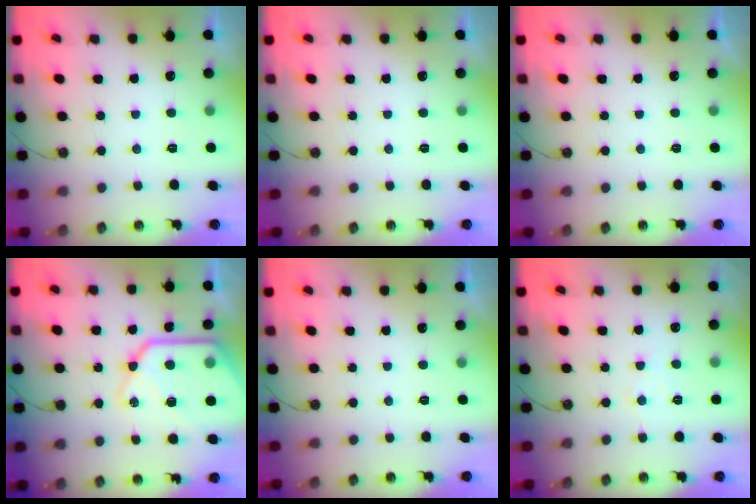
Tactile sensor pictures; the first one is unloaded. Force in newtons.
{"total": 0.0}
{"total": 0.0}
{"total": 23.6, "press": 23.5, "slide": 2.4}
{"total": 0.0}
{"total": 4.9, "press": 4.8, "slide": 0.7}